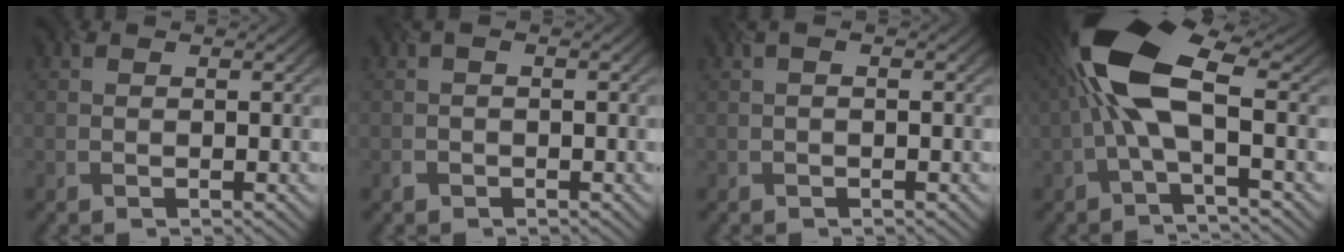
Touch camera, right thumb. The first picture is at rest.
{"total": 0.9, "force": [-0.6, 0.6, 0.5], "torque": [-0.013, -0.001, -0.011]}
{"total": 0.7, "force": [0.0, -0.1, 0.7], "torque": [-0.012, 0.002, -0.002]}
{"total": 11.3, "force": [0.6, 4.1, 10.5], "torque": [-0.222, 0.020, -0.001]}